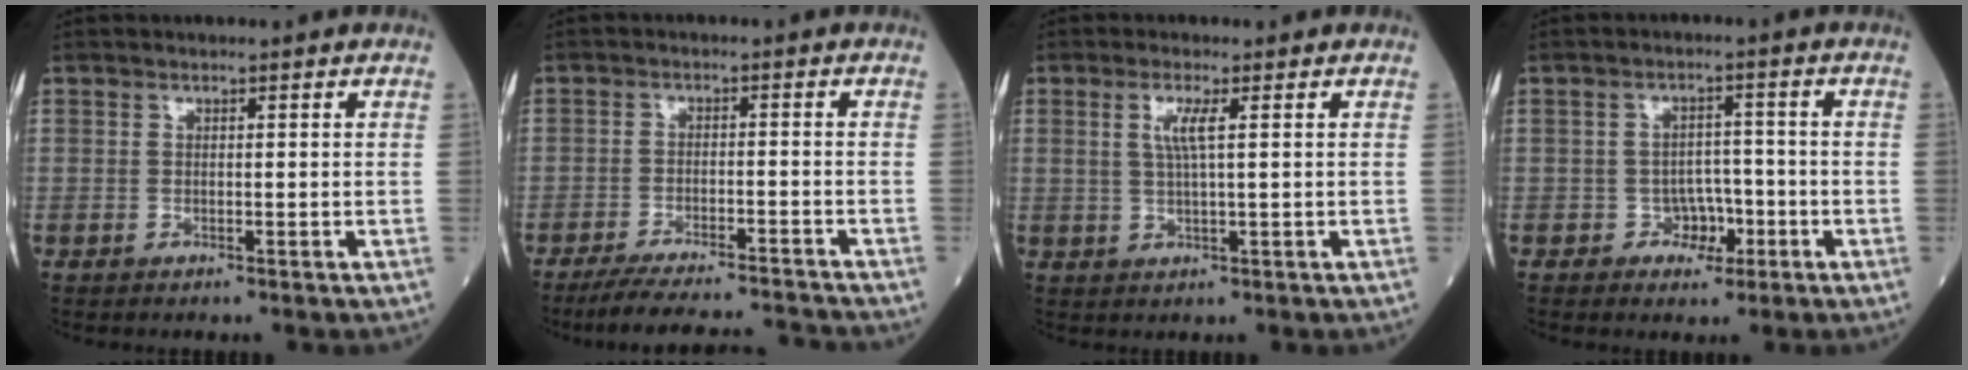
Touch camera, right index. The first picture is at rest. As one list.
[{"total": 12.6, "force": [-12.0, 0.8, 3.9], "torque": [-0.065, 0.003, -0.177]}, {"total": 3.3, "force": [0.9, -0.1, 3.1], "torque": [-0.068, 0.000, 0.018]}, {"total": 3.7, "force": [-1.7, 3.0, 1.3], "torque": [-0.008, 0.012, -0.024]}]